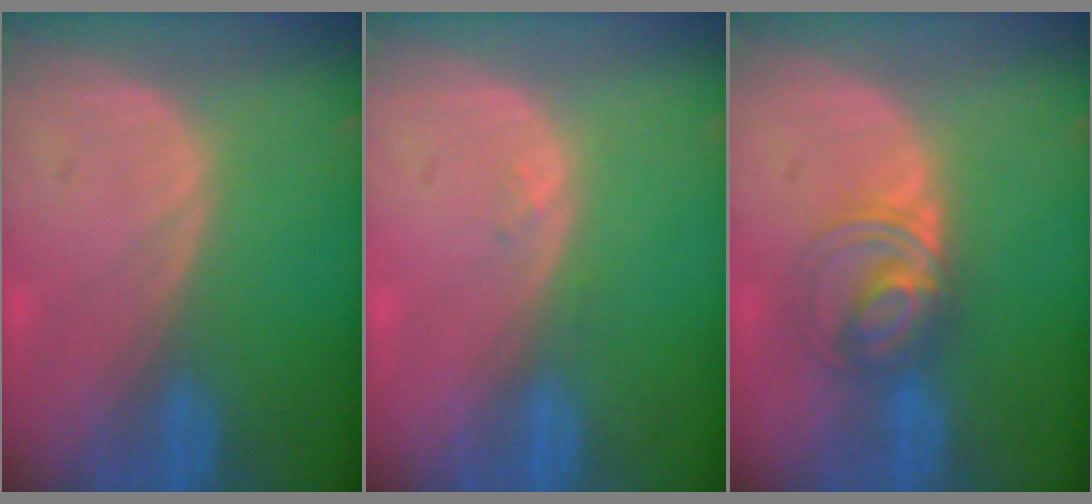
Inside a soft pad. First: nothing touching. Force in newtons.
{"total": 0.9, "press": 0.8, "slide": 0.4}
{"total": 5.4, "press": 5.4, "slide": 0.5}